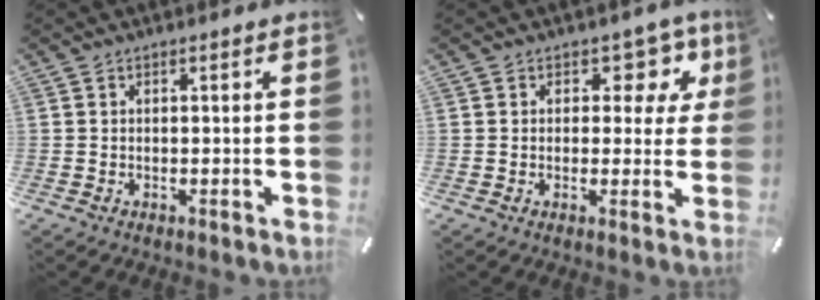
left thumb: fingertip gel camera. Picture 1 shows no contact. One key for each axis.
{"total": 7.6, "fx": 3.3, "fy": 5.2, "fz": 4.4, "tx": -0.037, "ty": -0.019, "tz": 0.049}